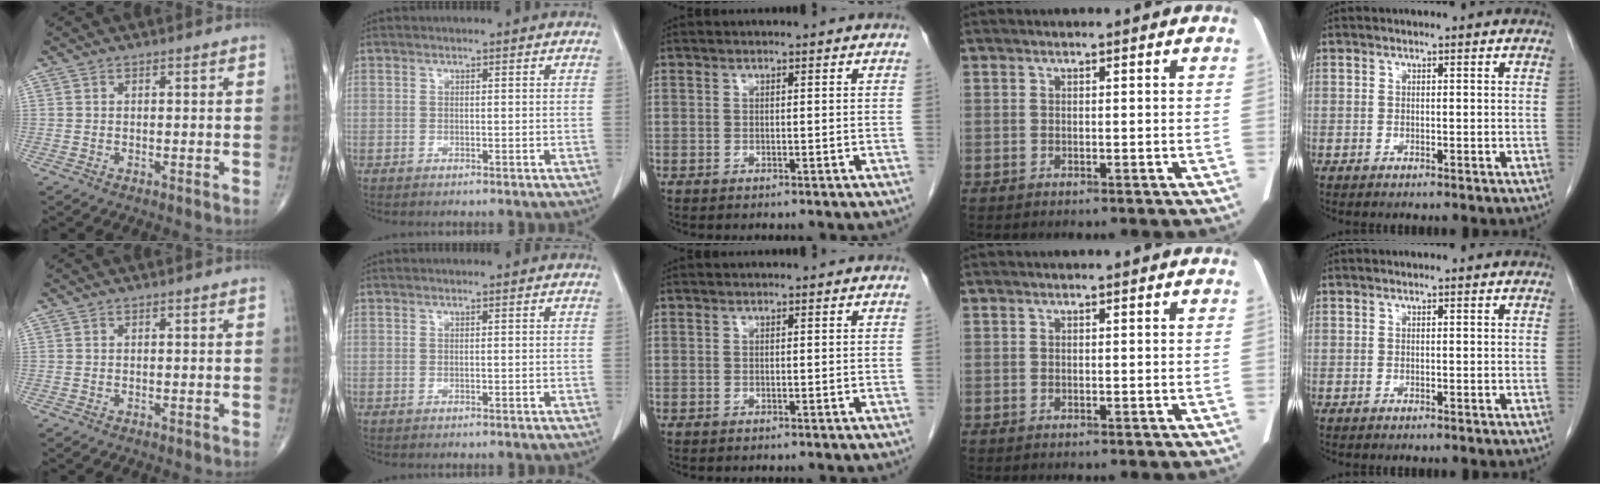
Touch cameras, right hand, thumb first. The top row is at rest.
{}